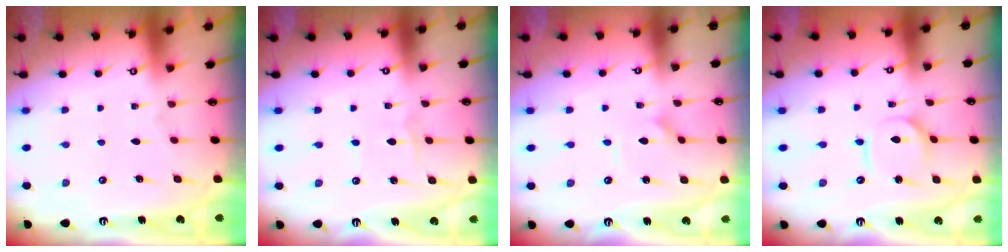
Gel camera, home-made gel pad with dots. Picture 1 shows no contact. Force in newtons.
{"total": 2.1, "press": 2.1, "slide": 0.2}
{"total": 1.9, "press": 1.9, "slide": 0.0}
{"total": 4.4, "press": 4.4, "slide": 0.5}